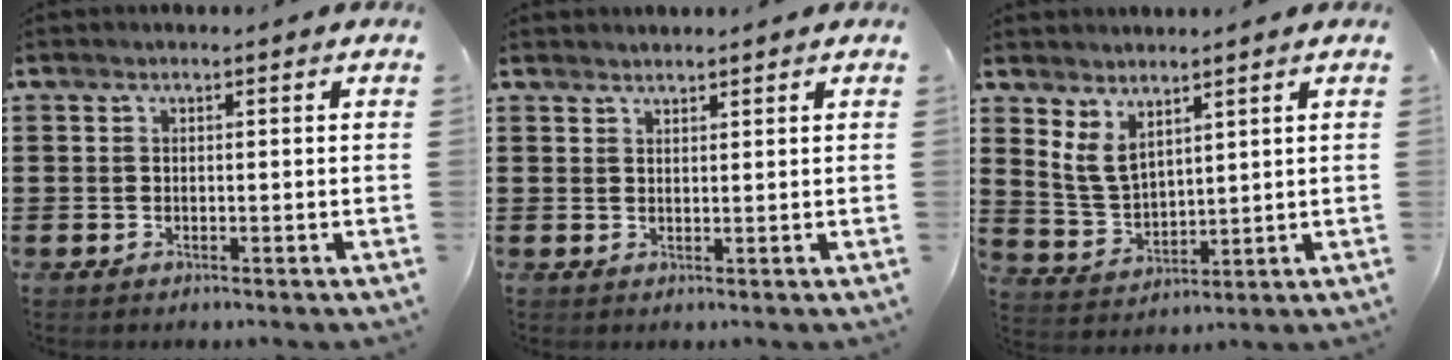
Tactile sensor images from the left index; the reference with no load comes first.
{"total": 1.3, "force": [1.3, 0.2, 0.0], "torque": [-0.002, 0.001, 0.027]}
{"total": 5.3, "force": [3.5, 2.8, 2.9], "torque": [-0.077, -0.005, 0.064]}